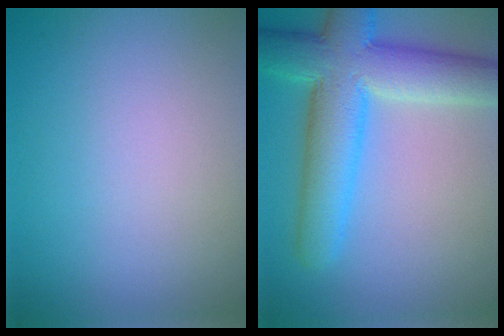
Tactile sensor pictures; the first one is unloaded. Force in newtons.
{"total": 9.3, "press": 9.3, "slide": 0.4}